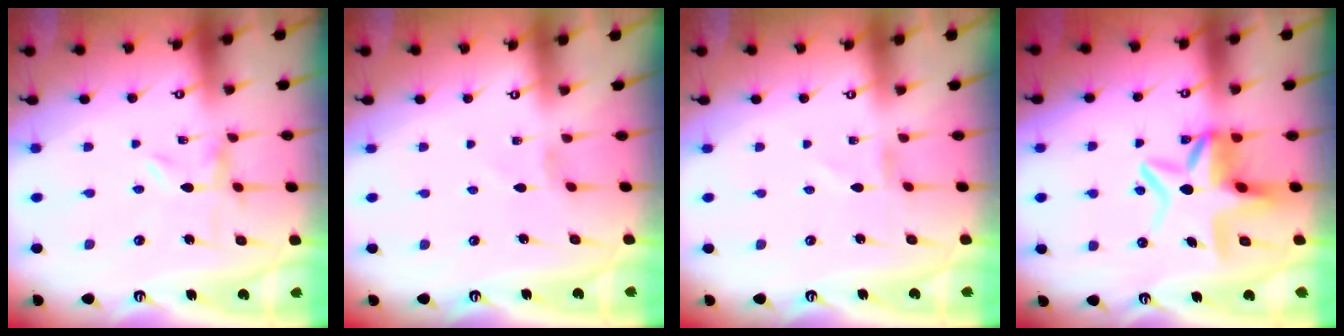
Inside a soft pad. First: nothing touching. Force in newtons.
{"total": 0.0}
{"total": 0.8, "press": 0.7, "slide": 0.3}
{"total": 10.2, "press": 9.9, "slide": 2.1}